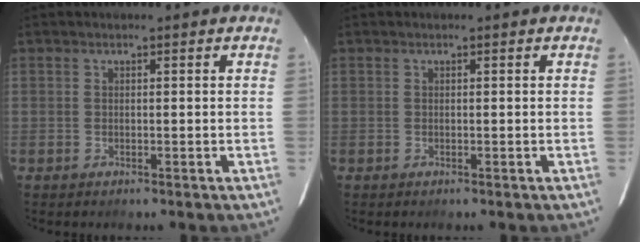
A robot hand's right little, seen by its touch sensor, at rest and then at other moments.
{"total": 0.0}